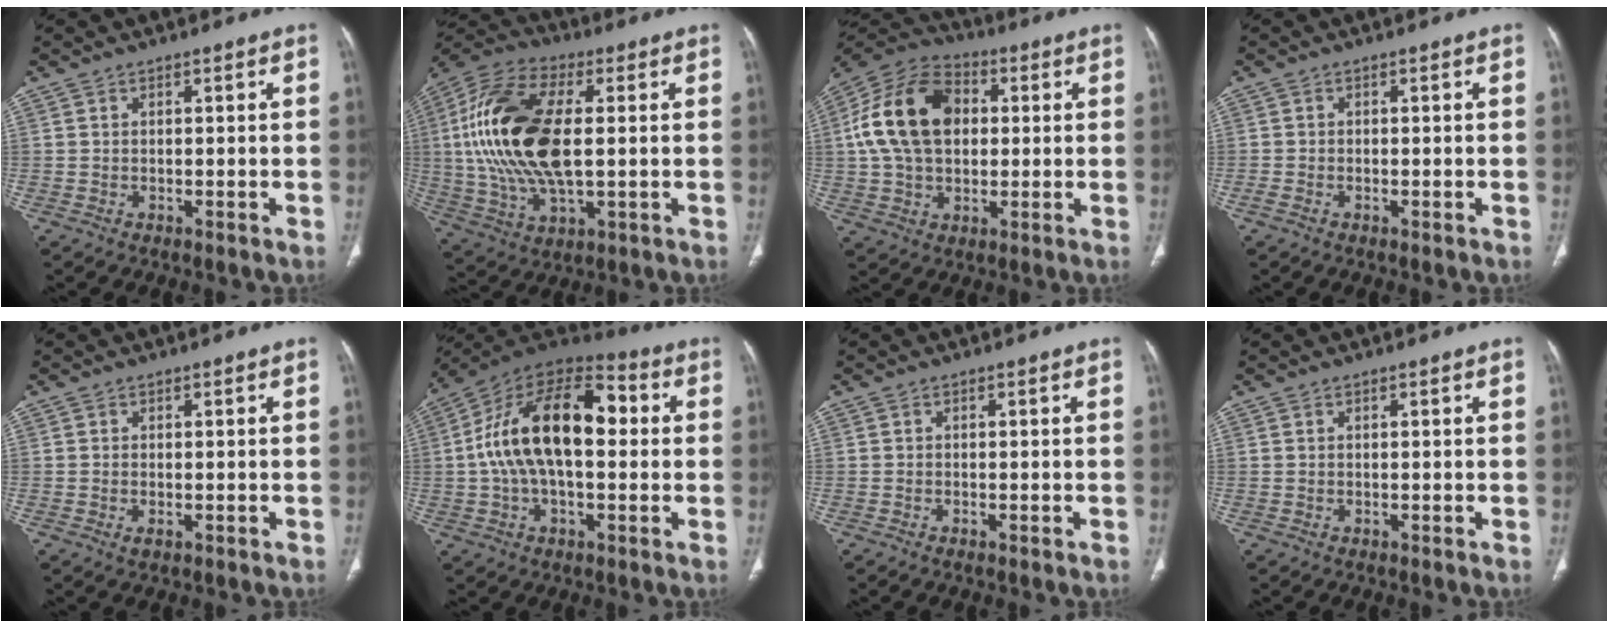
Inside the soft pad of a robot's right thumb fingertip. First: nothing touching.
{"total": 23.0, "force": [1.9, 11.3, 19.9], "torque": [-0.417, 0.003, 0.032]}
{"total": 18.7, "force": [2.7, 12.9, 13.3], "torque": [-0.234, 0.022, 0.041]}
{"total": 1.2, "force": [-0.7, 0.6, 0.8], "torque": [-0.021, 0.000, -0.013]}
{"total": 1.2, "force": [-0.4, 0.7, 0.9], "torque": [-0.022, -0.003, -0.005]}
{"total": 20.7, "force": [1.8, 11.0, 17.5], "torque": [-0.301, 0.042, 0.020]}
{"total": 0.7, "force": [-0.4, 0.2, 0.5], "torque": [-0.012, -0.001, -0.006]}
{"total": 0.0}